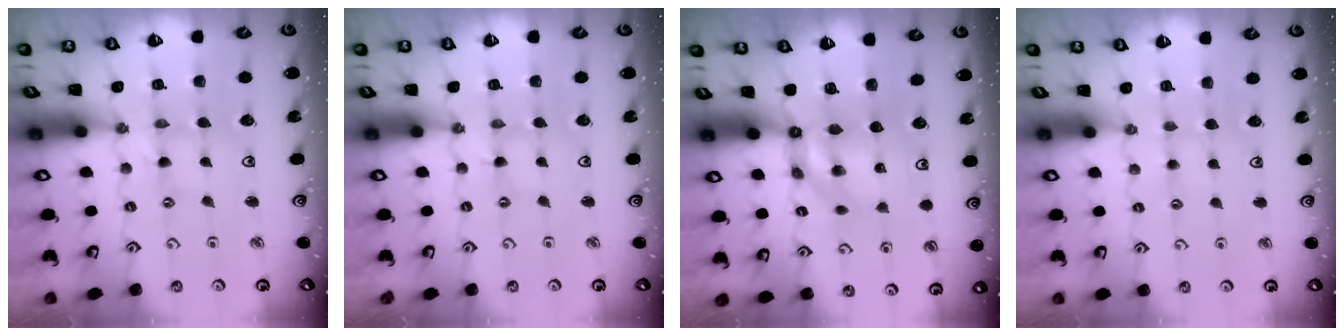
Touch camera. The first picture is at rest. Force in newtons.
{"total": 0.0}
{"total": 6.1, "press": 6.1, "slide": 0.2}
{"total": 2.0, "press": 2.0, "slide": 0.3}